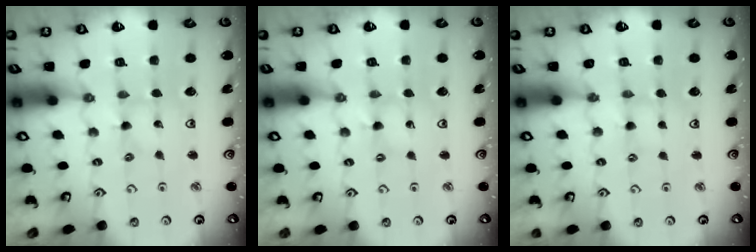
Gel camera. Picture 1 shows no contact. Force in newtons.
{"total": 0.9, "press": 0.9, "slide": 0.2}
{"total": 1.2, "press": 1.1, "slide": 0.3}